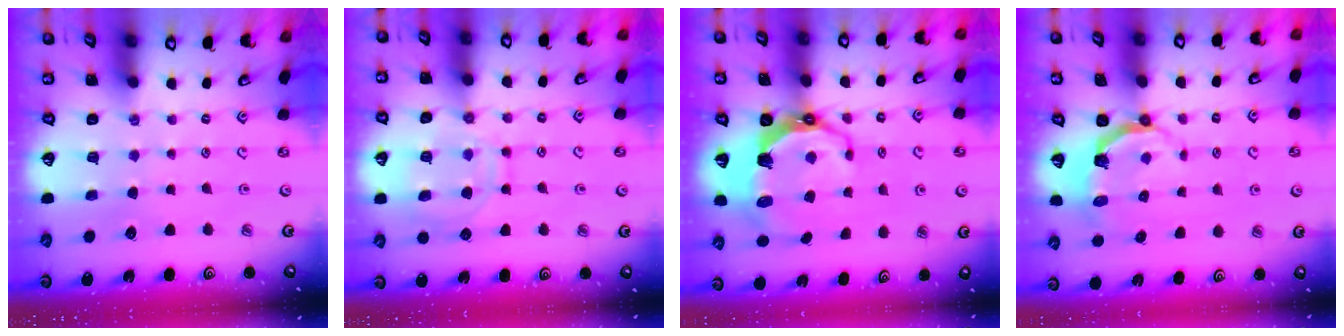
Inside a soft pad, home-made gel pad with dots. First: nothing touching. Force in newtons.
{"total": 12.5, "press": 12.5, "slide": 1.2}
{"total": 8.9, "press": 7.4, "slide": 4.8}
{"total": 4.3, "press": 2.8, "slide": 3.2}